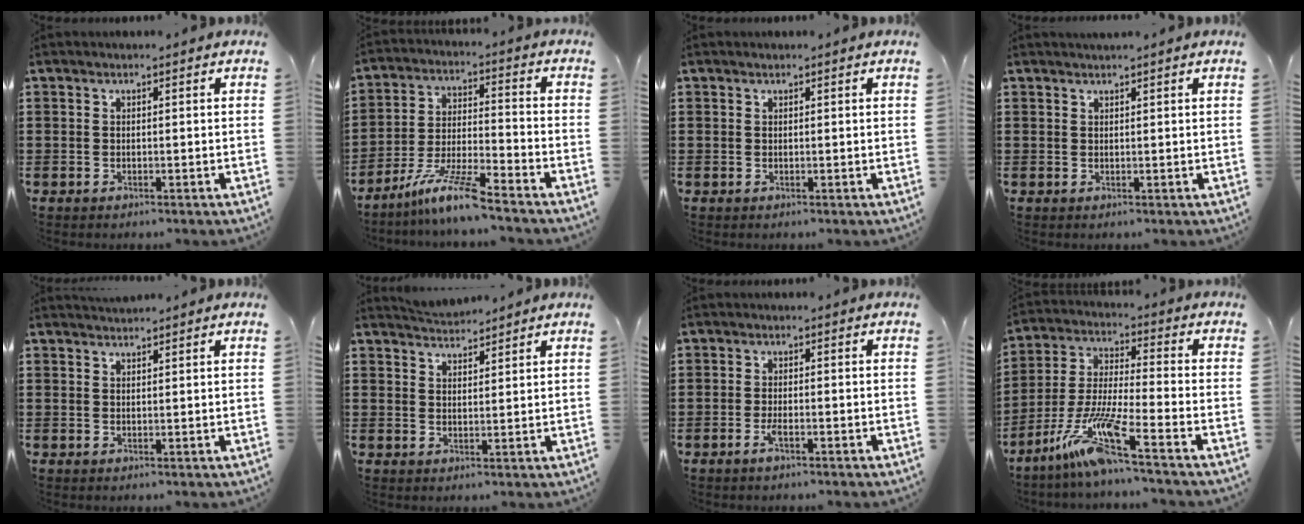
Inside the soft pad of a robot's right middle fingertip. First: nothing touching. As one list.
[{"total": 9.1, "force": [-7.4, 0.2, 5.2], "torque": [-0.112, -0.007, -0.146]}, {"total": 0.0}, {"total": 0.7, "force": [0.7, 0.0, 0.0], "torque": [-0.003, -0.001, 0.014]}, {"total": 1.3, "force": [1.3, 0.2, 0.1], "torque": [-0.003, 0.001, 0.024]}, {"total": 3.4, "force": [3.3, 0.5, 0.3], "torque": [-0.007, -0.010, 0.061]}, {"total": 1.9, "force": [-1.0, 0.4, 1.6], "torque": [-0.037, -0.003, -0.020]}, {"total": 10.7, "force": [-7.1, 0.5, 8.0], "torque": [-0.180, -0.015, -0.147]}]